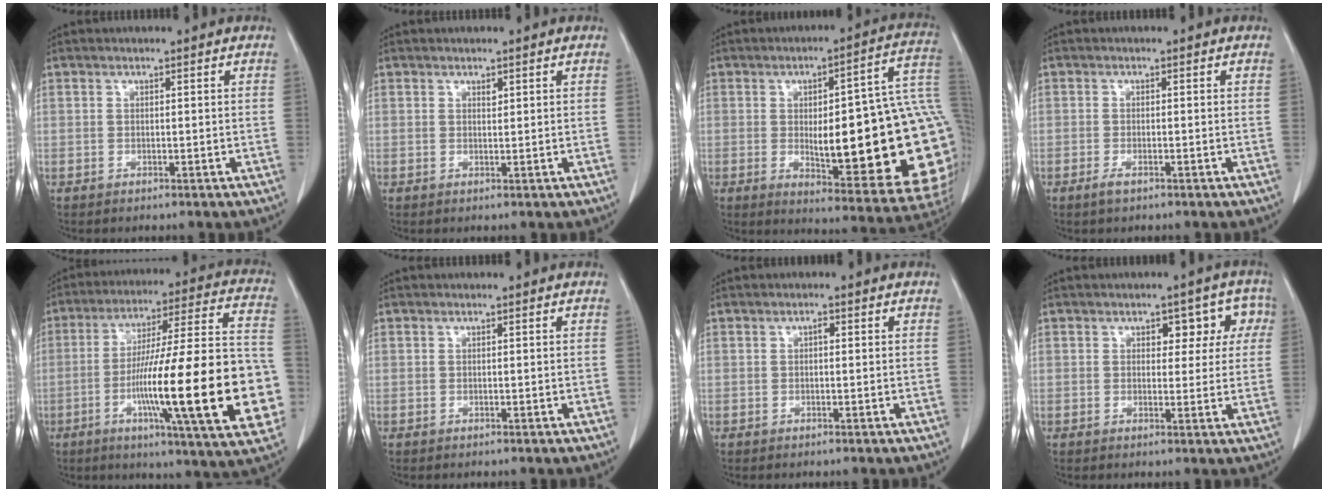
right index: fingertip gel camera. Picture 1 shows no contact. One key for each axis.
{"total": 0.7, "fx": 0.5, "fy": 0.3, "fz": 0.4, "tx": -0.004, "ty": -0.005, "tz": 0.006}
{"total": 27.5, "fx": -1.2, "fy": 5.3, "fz": 27.0, "tx": -0.266, "ty": 0.017, "tz": -0.006}
{"total": 1.3, "fx": -0.8, "fy": 0.3, "fz": 1.0, "tx": -0.020, "ty": -0.002, "tz": -0.014}
{"total": 27.6, "fx": -6.2, "fy": 2.4, "fz": 26.8, "tx": -0.354, "ty": -0.002, "tz": -0.098}
{"total": 0.0}
{"total": 0.8, "fx": 0.2, "fy": 0.4, "fz": 0.6, "tx": -0.008, "ty": 0.003, "tz": 0.000}
{"total": 5.5, "fx": 1.9, "fy": 3.5, "fz": 3.8, "tx": -0.023, "ty": 0.024, "tz": 0.019}